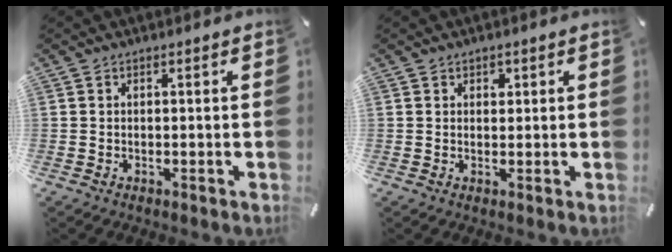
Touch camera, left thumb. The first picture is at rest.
{"total": 1.3, "force": [0.6, 1.1, 0.4], "torque": [0.007, -0.004, 0.007]}